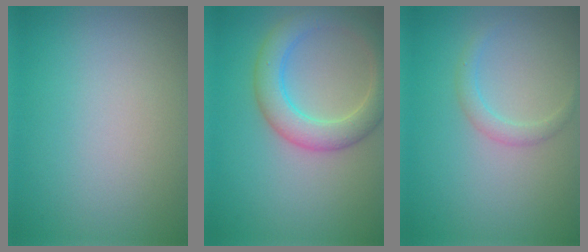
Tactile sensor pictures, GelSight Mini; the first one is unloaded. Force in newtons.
{"total": 4.6, "press": 4.6, "slide": 0.2}
{"total": 1.4, "press": 1.4, "slide": 0.1}